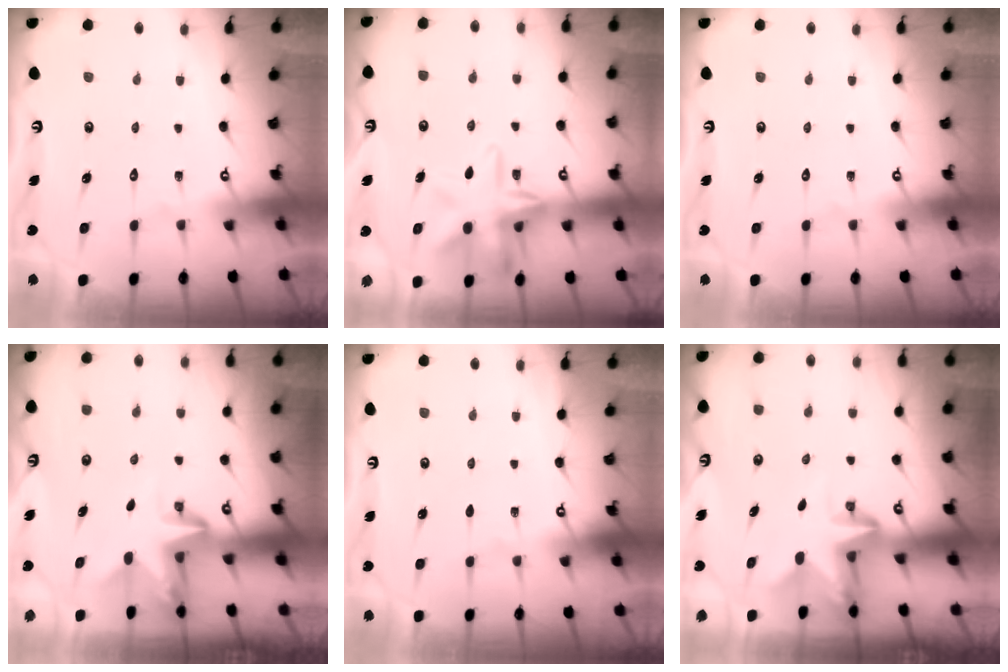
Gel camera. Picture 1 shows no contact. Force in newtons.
{"total": 13.4, "press": 13.4, "slide": 1.0}
{"total": 0.0}
{"total": 3.2, "press": 3.2, "slide": 0.1}
{"total": 0.0}
{"total": 2.7, "press": 2.7, "slide": 0.5}